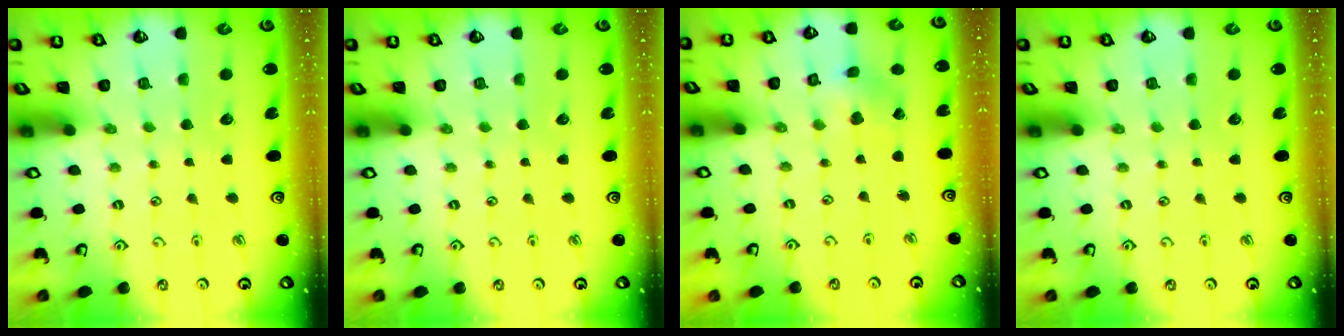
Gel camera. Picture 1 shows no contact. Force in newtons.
{"total": 0.0}
{"total": 1.4, "press": 1.4, "slide": 0.1}
{"total": 0.0}